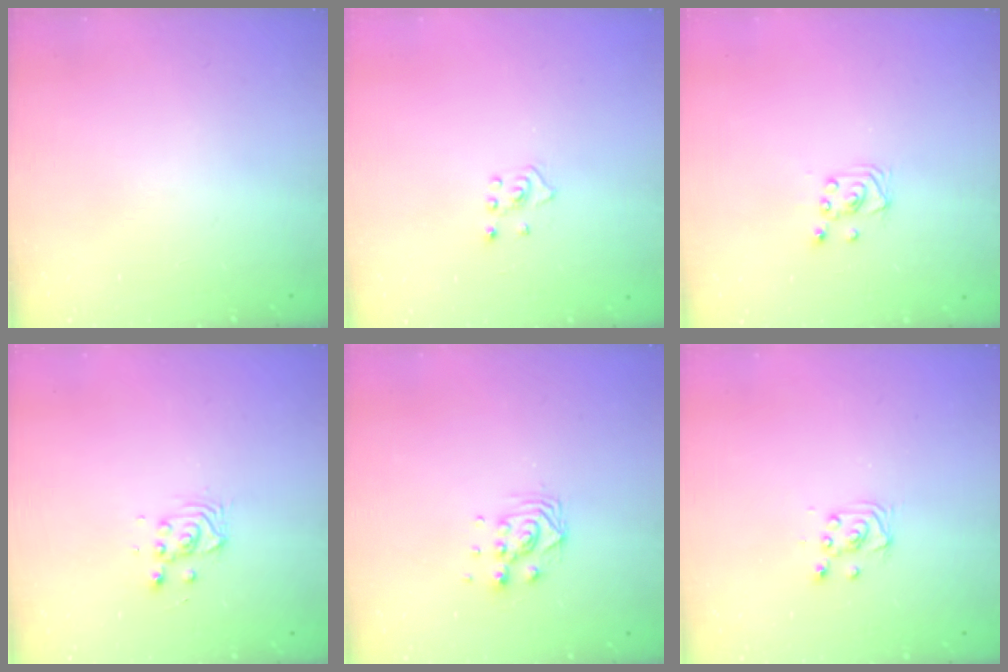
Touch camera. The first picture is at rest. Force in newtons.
{"total": 2.4, "press": 2.4, "slide": 0.5}
{"total": 2.0, "press": 2.0, "slide": 0.2}
{"total": 3.2, "press": 3.2, "slide": 0.2}
{"total": 6.6, "press": 6.6, "slide": 0.4}
{"total": 3.8, "press": 3.8, "slide": 0.3}